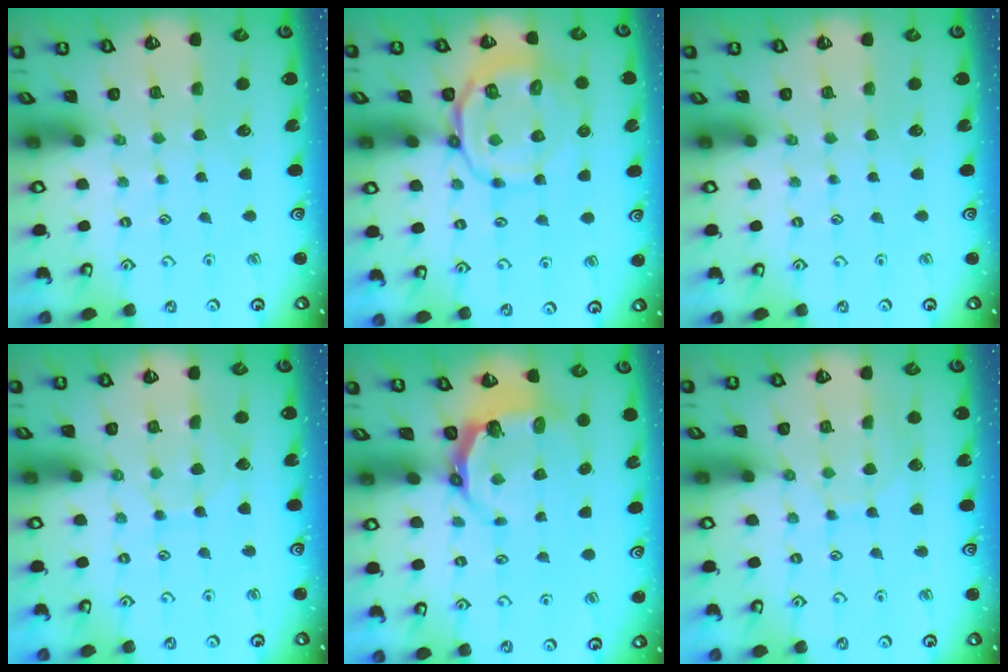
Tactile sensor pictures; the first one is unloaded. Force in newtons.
{"total": 11.9, "press": 11.7, "slide": 2.4}
{"total": 0.0}
{"total": 2.9, "press": 2.9, "slide": 0.3}
{"total": 4.7, "press": 3.4, "slide": 3.2}
{"total": 5.8, "press": 5.8, "slide": 0.6}